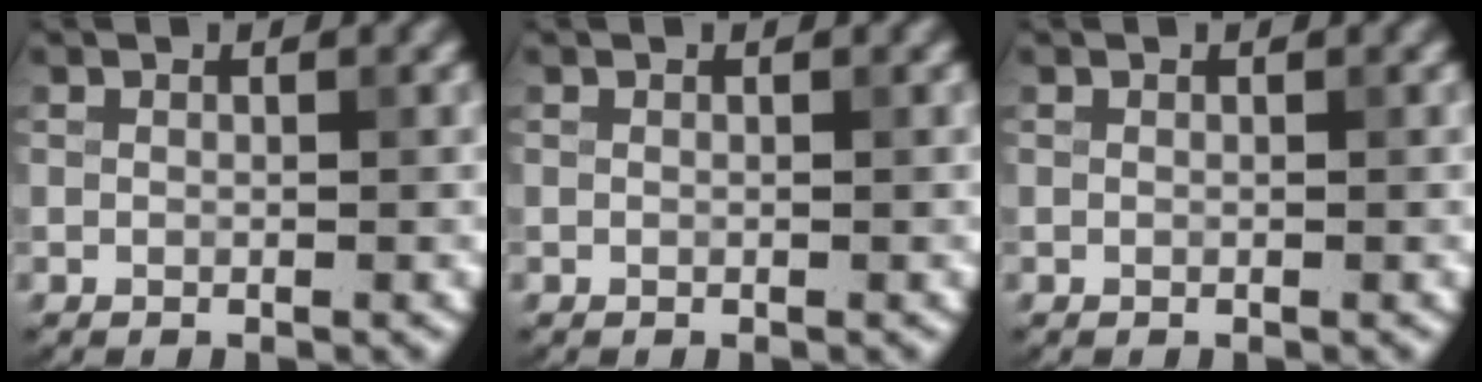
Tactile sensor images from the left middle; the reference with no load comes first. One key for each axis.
{"total": 0.0}
{"total": 0.0}